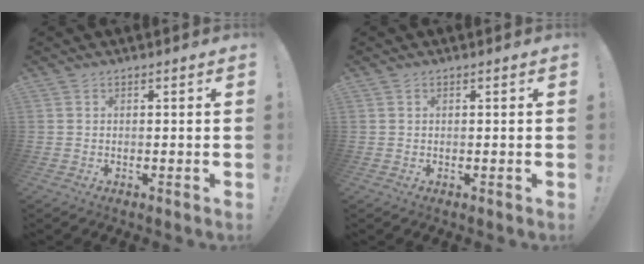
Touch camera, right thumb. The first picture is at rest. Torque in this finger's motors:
{"motor_torque": [-0.18, -0.32, 0.06, 0.34, 0.00]}